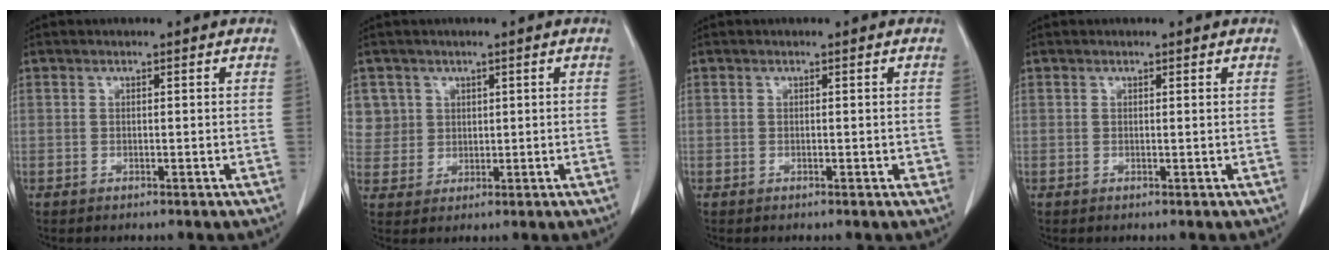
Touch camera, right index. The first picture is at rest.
{"total": 4.9, "force": [1.9, 4.5, -0.3], "torque": [0.022, 0.007, 0.042]}
{"total": 1.0, "force": [-0.2, 0.6, 0.8], "torque": [-0.007, 0.001, -0.004]}
{"total": 0.0}